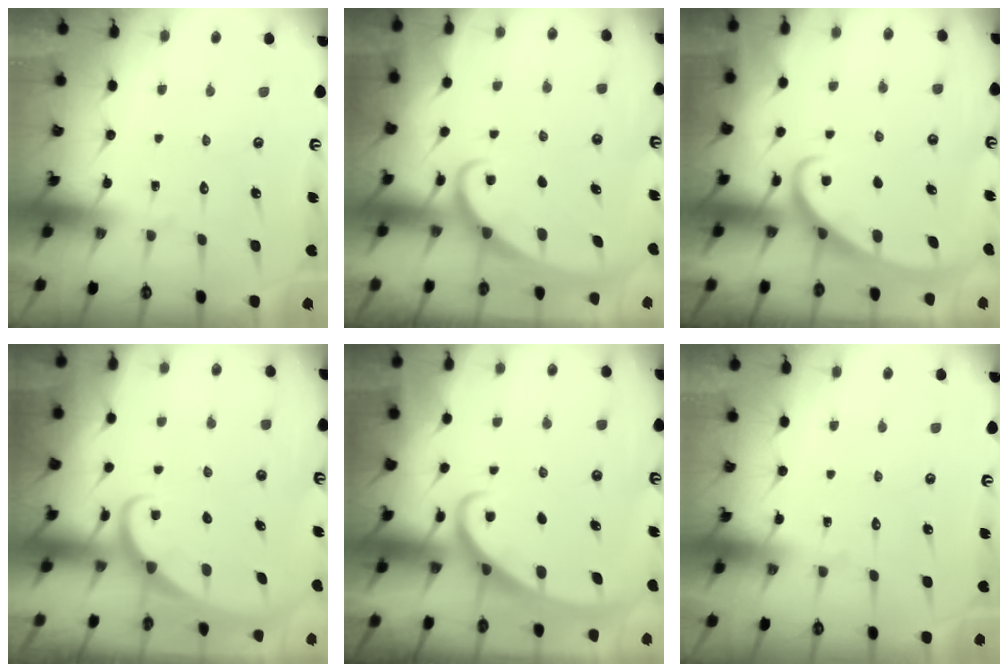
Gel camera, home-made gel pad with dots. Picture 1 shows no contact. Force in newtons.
{"total": 2.2, "press": 2.2, "slide": 0.3}
{"total": 2.7, "press": 2.7, "slide": 0.3}
{"total": 1.7, "press": 1.7, "slide": 0.1}
{"total": 2.4, "press": 2.4, "slide": 0.4}
{"total": 0.0}